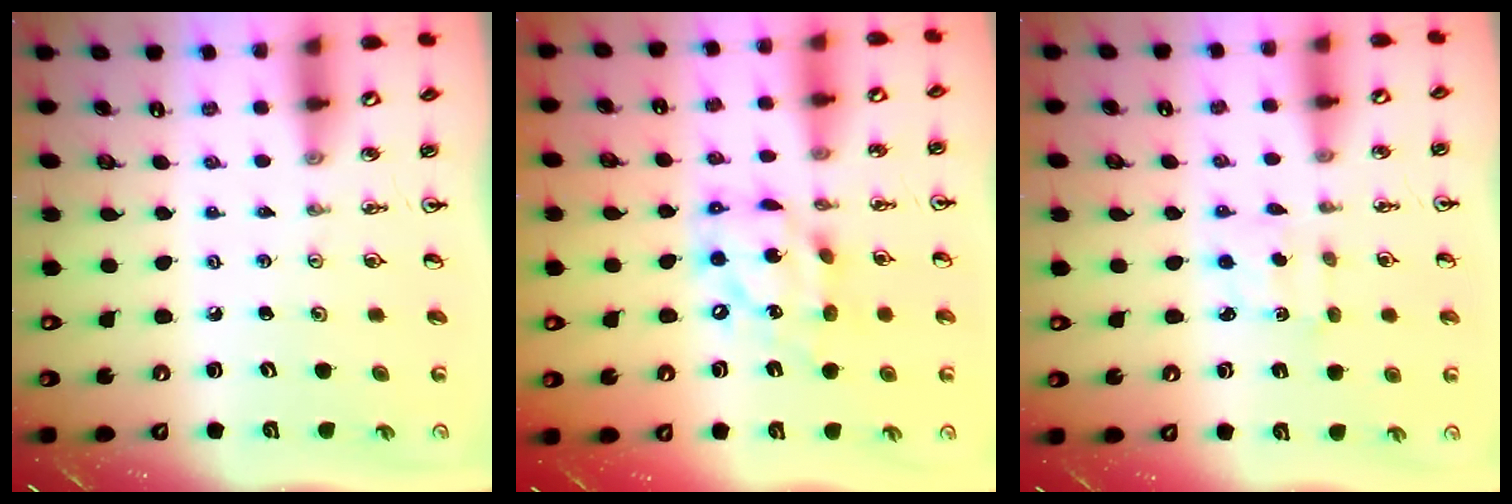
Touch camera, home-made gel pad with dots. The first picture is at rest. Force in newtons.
{"total": 14.0, "press": 13.9, "slide": 1.6}
{"total": 1.7, "press": 1.5, "slide": 0.7}